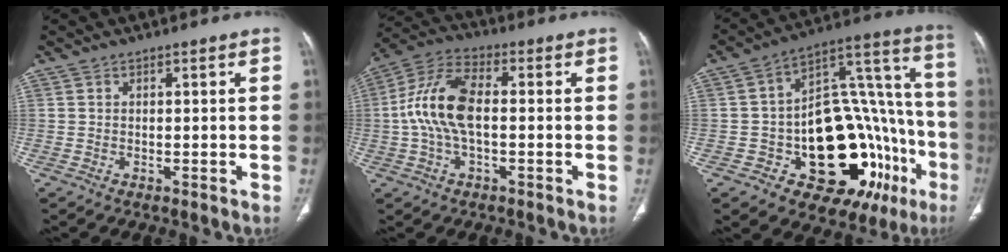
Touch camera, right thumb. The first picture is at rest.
{"total": 12.1, "force": [-0.3, 5.9, 10.6], "torque": [-0.228, 0.033, -0.010]}
{"total": 31.1, "force": [-10.7, 16.4, 24.2], "torque": [-0.253, 0.087, -0.136]}